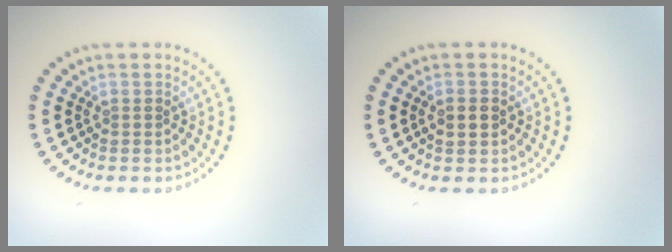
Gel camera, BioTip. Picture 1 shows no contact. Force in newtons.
{"total": 2.0, "press": 2.0, "slide": 0.2}